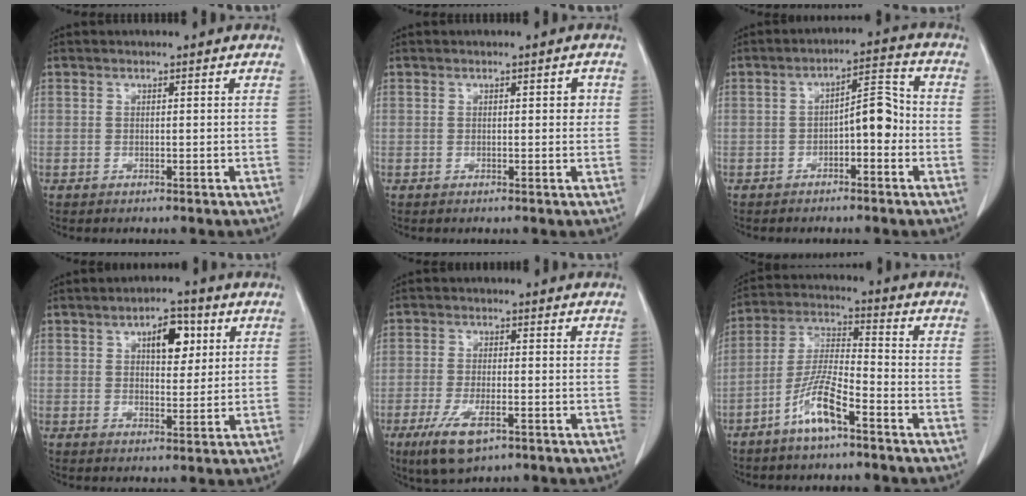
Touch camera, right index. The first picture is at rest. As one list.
[{"total": 1.4, "force": [0.3, 0.6, 1.2], "torque": [-0.011, 0.003, 0.003]}, {"total": 5.9, "force": [-1.7, 2.0, 5.3], "torque": [-0.084, 0.026, -0.026]}, {"total": 6.1, "force": [2.4, 2.9, 4.8], "torque": [-0.073, 0.008, 0.038]}, {"total": 7.1, "force": [-3.9, 2.2, 5.6], "torque": [-0.113, -0.016, -0.062]}, {"total": 8.9, "force": [-5.3, 1.4, 7.0], "torque": [-0.151, -0.003, -0.104]}]